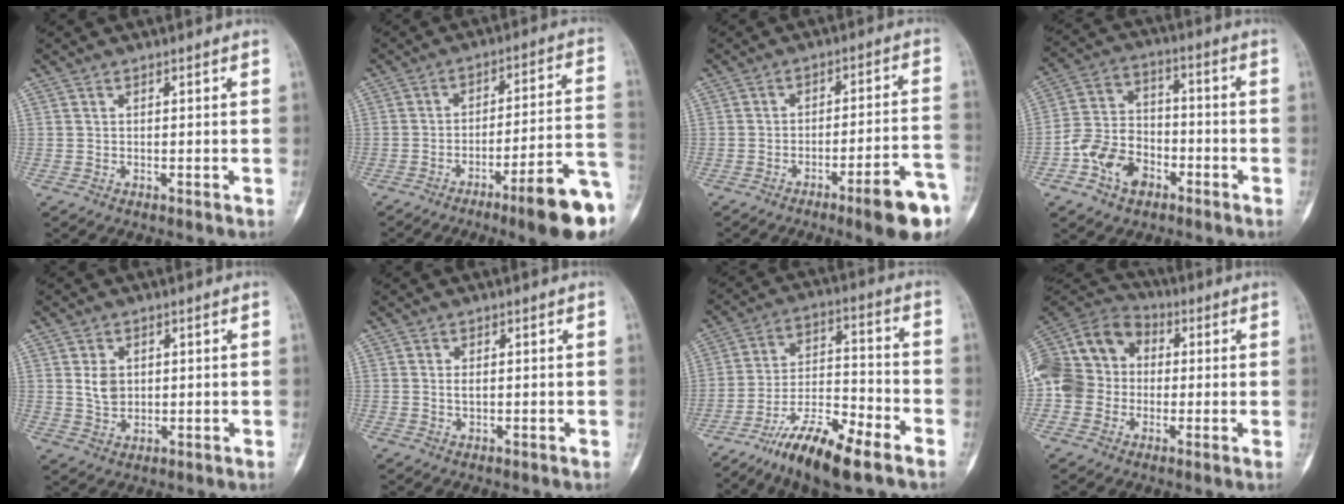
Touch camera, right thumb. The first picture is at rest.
{"total": 15.6, "force": [-7.8, 2.1, 13.4], "torque": [-0.153, 0.052, -0.108]}
{"total": 11.8, "force": [-6.6, 1.5, 9.7], "torque": [-0.127, 0.041, -0.088]}
{"total": 10.9, "force": [-5.1, 7.6, 6.0], "torque": [-0.090, 0.039, -0.095]}
{"total": 4.1, "force": [0.9, 3.1, 2.6], "torque": [-0.034, -0.009, 0.022]}
{"total": 0.9, "force": [0.2, 0.4, 0.8], "torque": [-0.017, -0.002, 0.005]}
{"total": 15.5, "force": [-10.3, 3.5, 11.0], "torque": [-0.201, 0.062, -0.183]}
{"total": 17.2, "force": [-0.9, 15.0, 8.4], "torque": [-0.170, 0.054, -0.023]}